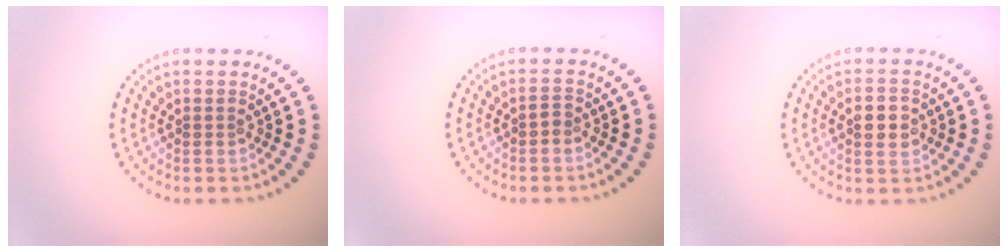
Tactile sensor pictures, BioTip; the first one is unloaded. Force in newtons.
{"total": 0.8, "press": 0.7, "slide": 0.4}
{"total": 2.9, "press": 2.9, "slide": 0.1}